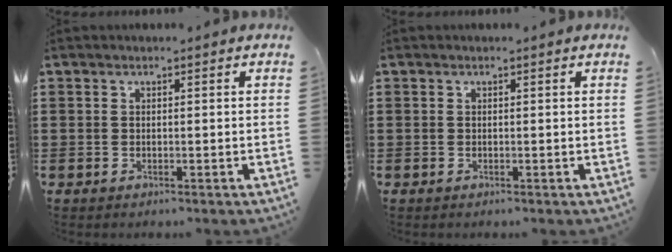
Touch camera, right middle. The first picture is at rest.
{"total": 0.0}